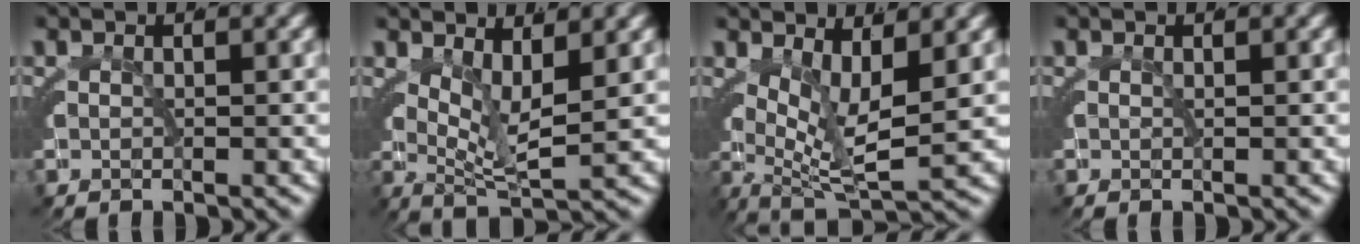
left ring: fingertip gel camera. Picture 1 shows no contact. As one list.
[{"total": 4.9, "force": [2.2, 1.1, 4.2], "torque": [-0.063, -0.010, 0.042]}, {"total": 7.0, "force": [1.5, 2.9, 6.3], "torque": [-0.100, -0.020, 0.035]}, {"total": 0.0}]